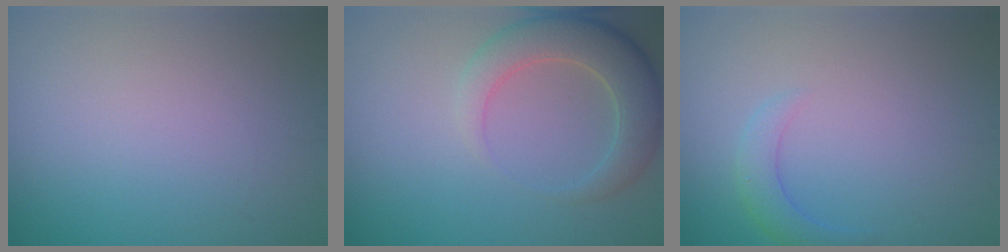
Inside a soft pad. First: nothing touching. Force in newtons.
{"total": 5.3, "press": 5.3, "slide": 0.6}
{"total": 2.1, "press": 2.1, "slide": 0.2}